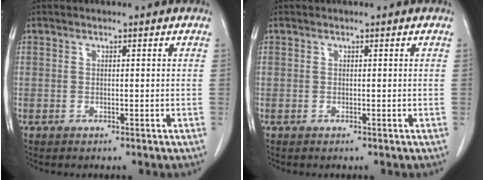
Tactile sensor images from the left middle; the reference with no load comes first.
{"total": 0.0}